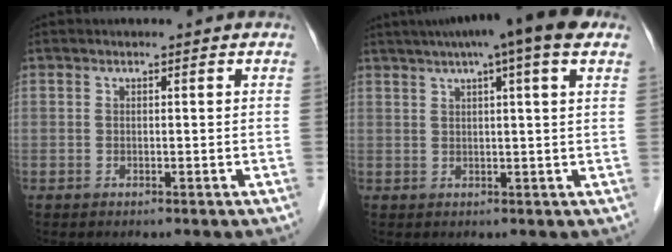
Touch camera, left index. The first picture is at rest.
{"total": 10.7, "force": [6.8, 0.3, 8.3], "torque": [-0.128, 0.035, 0.087]}